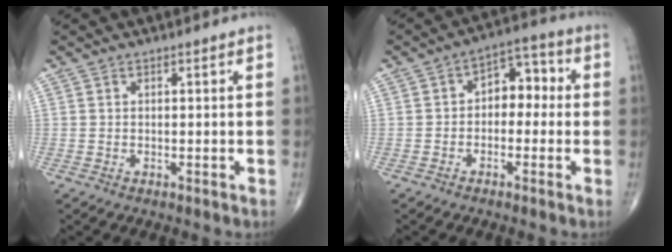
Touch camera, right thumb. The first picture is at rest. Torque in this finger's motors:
{"motor_torque": [-0.06, 0.02, -0.08, 0.08, 0.01]}